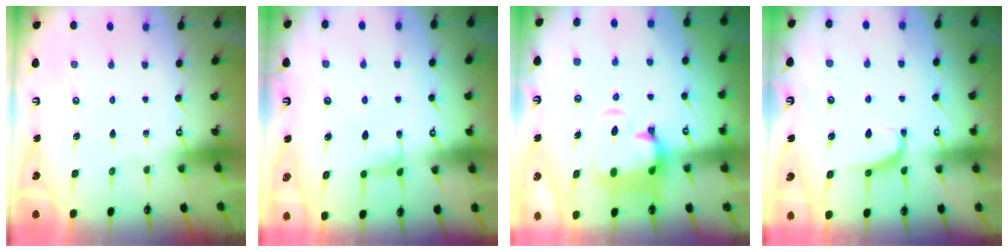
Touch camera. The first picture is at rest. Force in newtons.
{"total": 0.0}
{"total": 3.4, "press": 3.0, "slide": 1.6}
{"total": 1.8, "press": 1.7, "slide": 0.6}